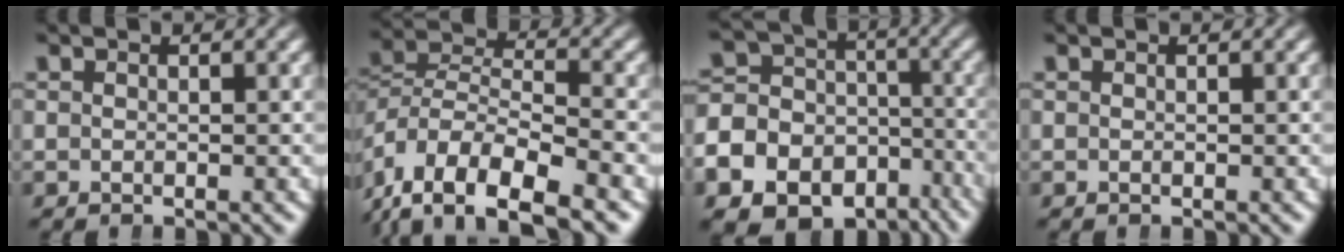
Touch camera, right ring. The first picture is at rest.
{"total": 8.9, "force": [-2.7, 6.2, 5.8], "torque": [-0.119, -0.015, -0.048]}
{"total": 16.7, "force": [-7.6, 13.8, 5.7], "torque": [-0.146, -0.071, -0.119]}
{"total": 0.0}